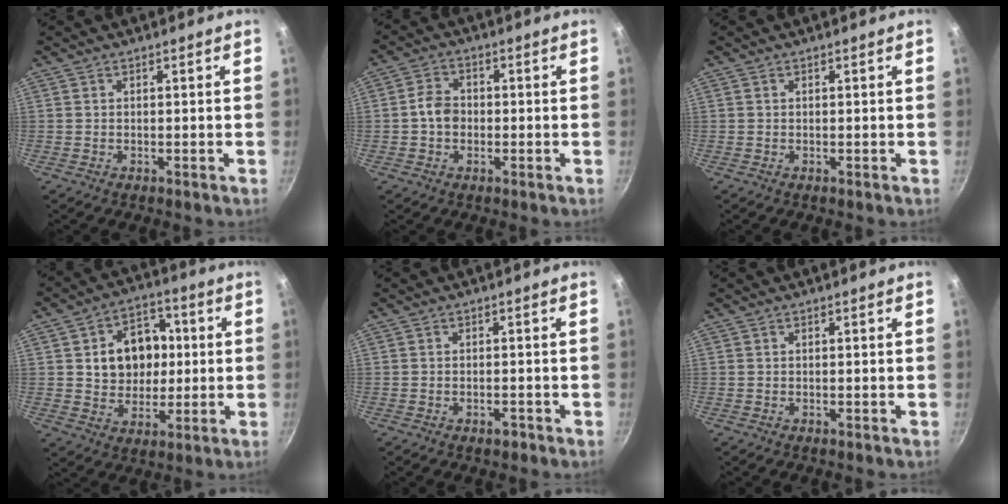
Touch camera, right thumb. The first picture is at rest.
{"total": 4.7, "force": [-0.7, 3.7, 2.8], "torque": [-0.033, 0.020, -0.018]}
{"total": 0.0}
{"total": 13.3, "force": [1.6, 10.5, 7.9], "torque": [-0.082, 0.008, 0.025]}
{"total": 1.5, "force": [-1.0, 0.7, 0.9], "torque": [-0.011, 0.007, -0.012]}
{"total": 0.0}